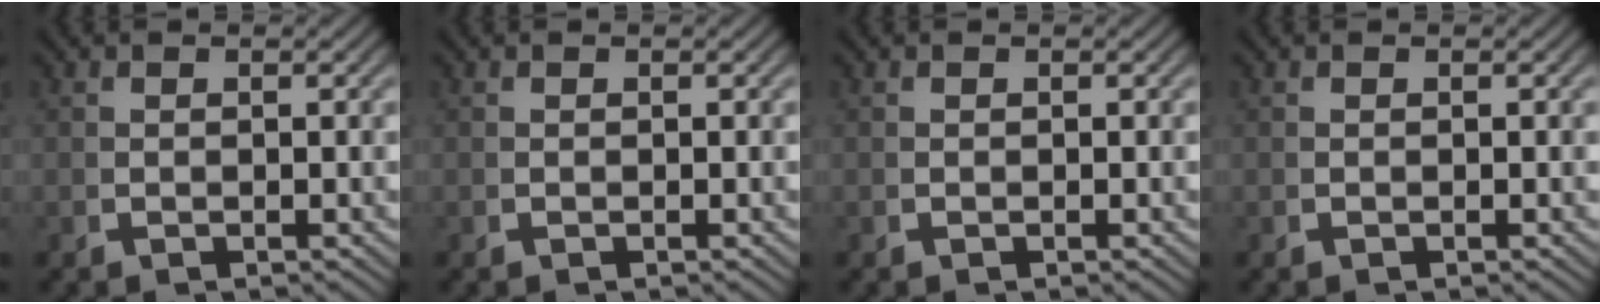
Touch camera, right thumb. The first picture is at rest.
{"total": 0.0}
{"total": 0.0}
{"total": 0.0}